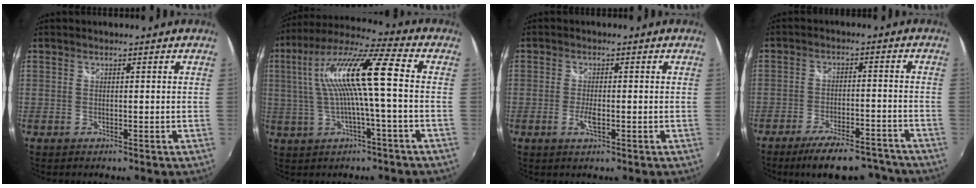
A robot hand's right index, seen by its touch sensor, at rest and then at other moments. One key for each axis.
{"total": 14.0, "fx": 0.9, "fy": 0.7, "fz": 13.9, "tx": -0.265, "ty": 0.018, "tz": 0.017}
{"total": 2.6, "fx": -0.9, "fy": 0.5, "fz": 2.3, "tx": -0.051, "ty": -0.005, "tz": -0.017}
{"total": 13.1, "fx": -11.2, "fy": 4.0, "fz": 5.6, "tx": -0.113, "ty": 0.003, "tz": -0.159}